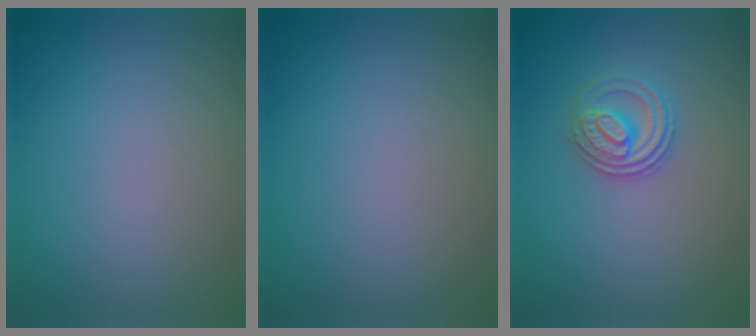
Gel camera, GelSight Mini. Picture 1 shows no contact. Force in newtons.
{"total": 0.0}
{"total": 3.0, "press": 2.6, "slide": 1.5}